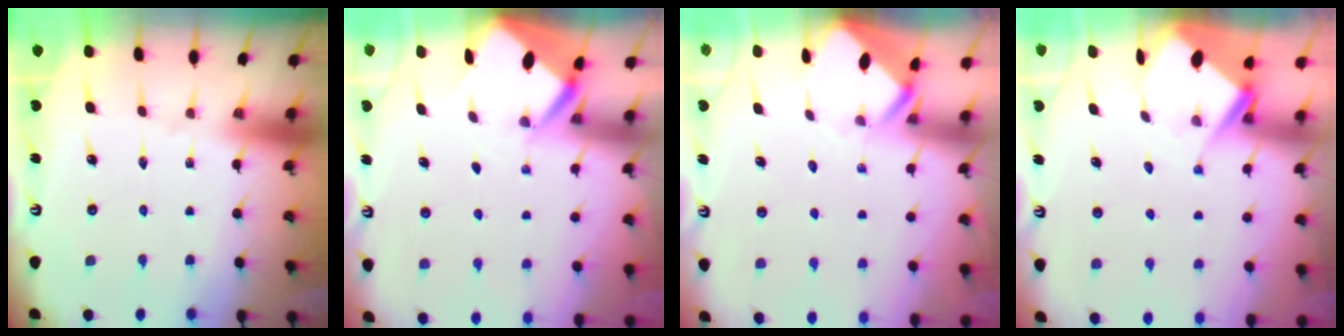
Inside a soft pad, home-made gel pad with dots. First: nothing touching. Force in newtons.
{"total": 2.8, "press": 2.8, "slide": 0.2}
{"total": 3.7, "press": 3.7, "slide": 0.2}
{"total": 5.9, "press": 5.9, "slide": 0.4}